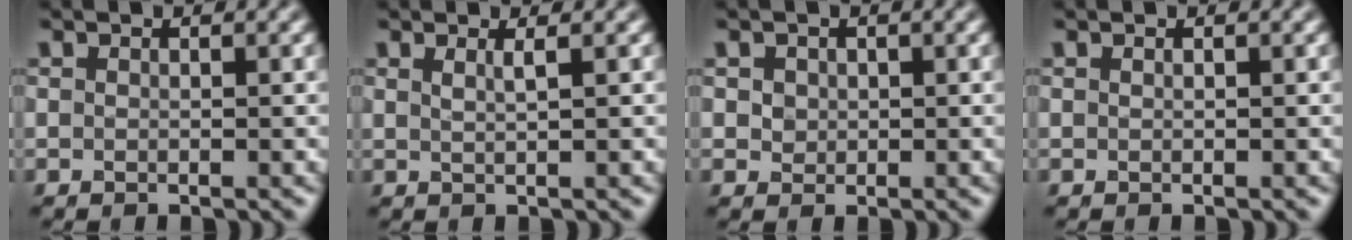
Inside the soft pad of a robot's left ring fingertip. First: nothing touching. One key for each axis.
{"total": 1.2, "fx": 0.6, "fy": 0.4, "fz": 1.0, "tx": -0.008, "ty": 0.000, "tz": 0.006}
{"total": 1.4, "fx": 0.4, "fy": 1.3, "fz": 0.5, "tx": -0.006, "ty": 0.002, "tz": 0.014}
{"total": 0.0}